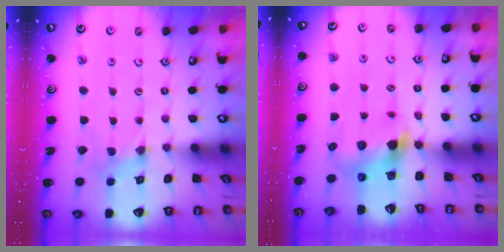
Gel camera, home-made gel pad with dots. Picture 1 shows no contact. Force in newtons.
{"total": 5.9, "press": 5.9, "slide": 0.7}